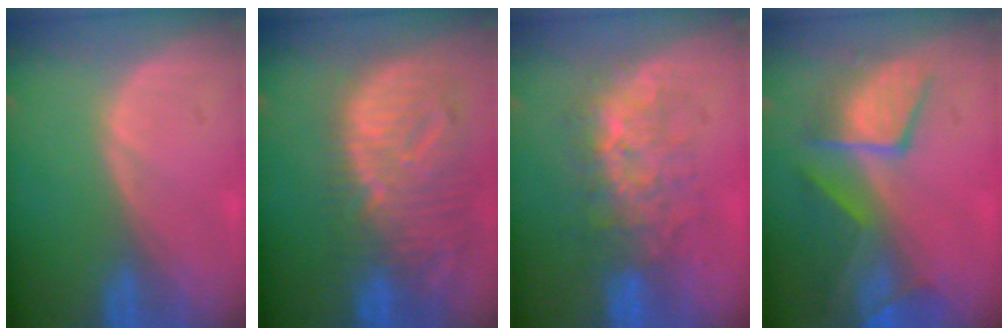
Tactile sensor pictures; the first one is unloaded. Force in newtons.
{"total": 12.5, "press": 10.9, "slide": 6.2}
{"total": 7.9, "press": 7.6, "slide": 2.2}
{"total": 10.0, "press": 8.6, "slide": 5.1}